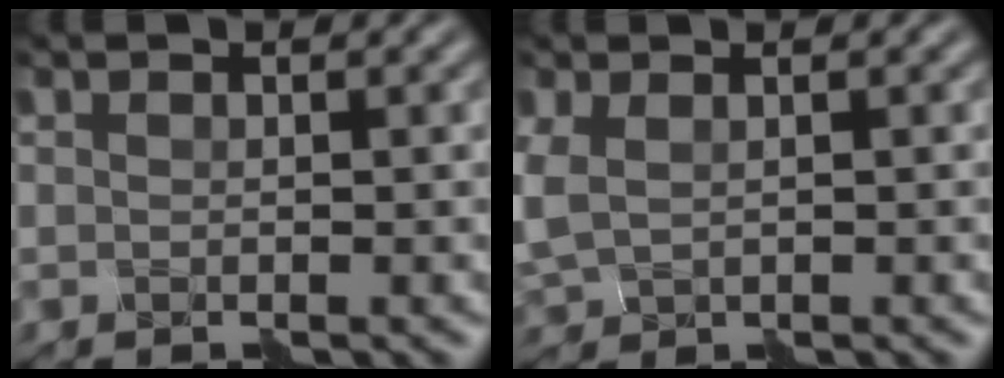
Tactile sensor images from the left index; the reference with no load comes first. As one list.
[{"total": 3.4, "force": [-0.2, 2.4, 2.4], "torque": [-0.069, -0.002, -0.001]}]